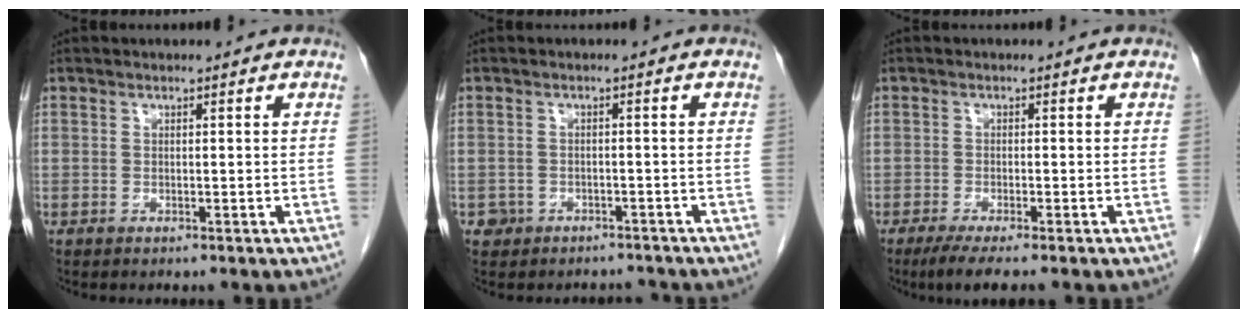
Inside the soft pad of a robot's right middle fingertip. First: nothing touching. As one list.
[{"total": 3.4, "force": [-2.5, 2.2, 0.0], "torque": [-0.001, 0.015, -0.035]}, {"total": 4.2, "force": [-3.0, -0.1, 2.8], "torque": [-0.054, -0.014, -0.052]}]